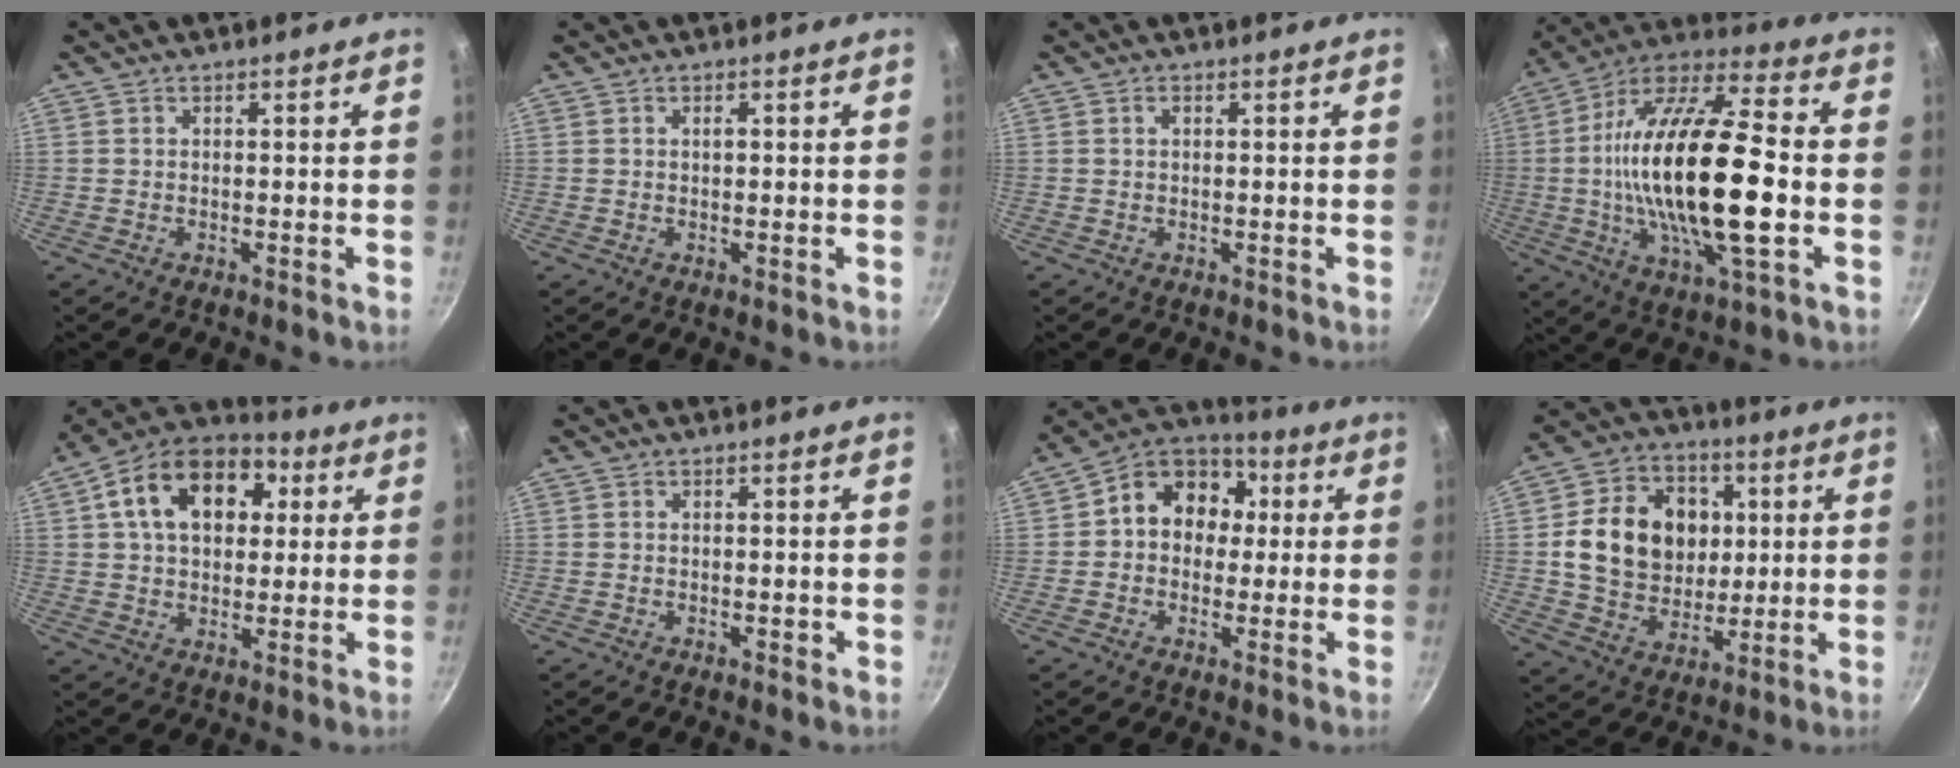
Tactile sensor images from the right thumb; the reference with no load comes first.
{"total": 1.0, "force": [0.2, 0.5, 0.9], "torque": [-0.011, 0.002, 0.002]}
{"total": 0.7, "force": [0.2, 0.4, 0.5], "torque": [-0.010, 0.003, 0.003]}
{"total": 26.2, "force": [-1.9, 8.8, 24.6], "torque": [-0.455, 0.018, -0.045]}
{"total": 17.8, "force": [4.8, 12.2, 12.0], "torque": [-0.180, 0.018, 0.061]}
{"total": 0.5, "force": [-0.2, 0.4, 0.4], "torque": [-0.004, 0.002, 0.000]}
{"total": 12.2, "force": [1.3, 10.1, 6.7], "torque": [-0.064, 0.029, -0.002]}
{"total": 18.1, "force": [2.5, 14.4, 10.6], "torque": [-0.153, 0.009, 0.044]}